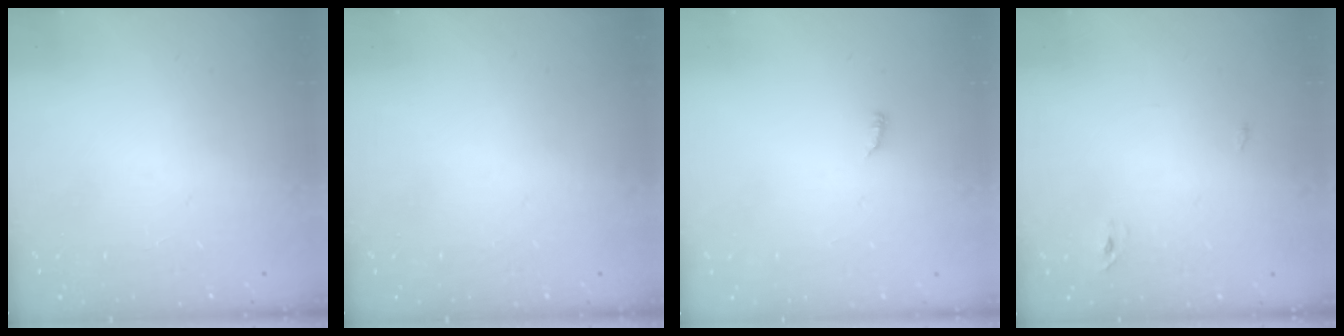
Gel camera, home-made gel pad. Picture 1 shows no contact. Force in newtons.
{"total": 0.0}
{"total": 3.4, "press": 3.4, "slide": 0.5}
{"total": 2.4, "press": 2.1, "slide": 1.0}